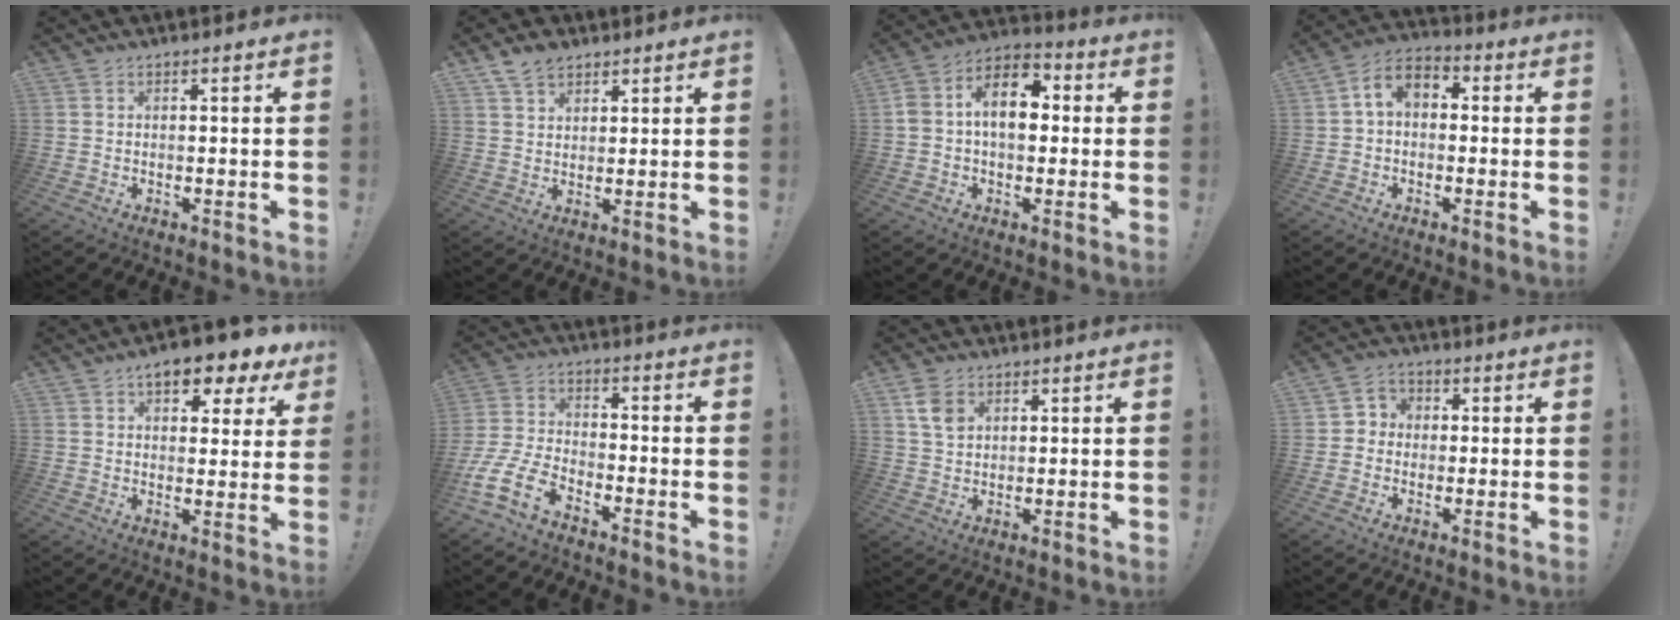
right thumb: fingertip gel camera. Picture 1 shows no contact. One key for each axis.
{"total": 5.6, "fx": 4.2, "fy": 3.1, "fz": 2.1, "tx": -0.032, "ty": -0.020, "tz": 0.078}
{"total": 12.8, "fx": 1.8, "fy": 8.4, "fz": 9.4, "tx": -0.156, "ty": 0.020, "tz": 0.038}
{"total": 6.6, "fx": 0.4, "fy": 4.5, "fz": 4.7, "tx": -0.095, "ty": 0.012, "tz": 0.013}
{"total": 9.2, "fx": 5.6, "fy": 4.0, "fz": 6.0, "tx": -0.080, "ty": -0.032, "tz": 0.097}
{"total": 11.6, "fx": -7.5, "fy": 6.0, "fz": 6.5, "tx": -0.134, "ty": 0.037, "tz": -0.135}
{"total": 6.0, "fx": 2.6, "fy": 4.2, "fz": 3.4, "tx": -0.052, "ty": -0.003, "tz": 0.052}
{"total": 4.5, "fx": -0.5, "fy": 4.3, "fz": 1.2, "tx": -0.025, "ty": 0.016, "tz": -0.007}